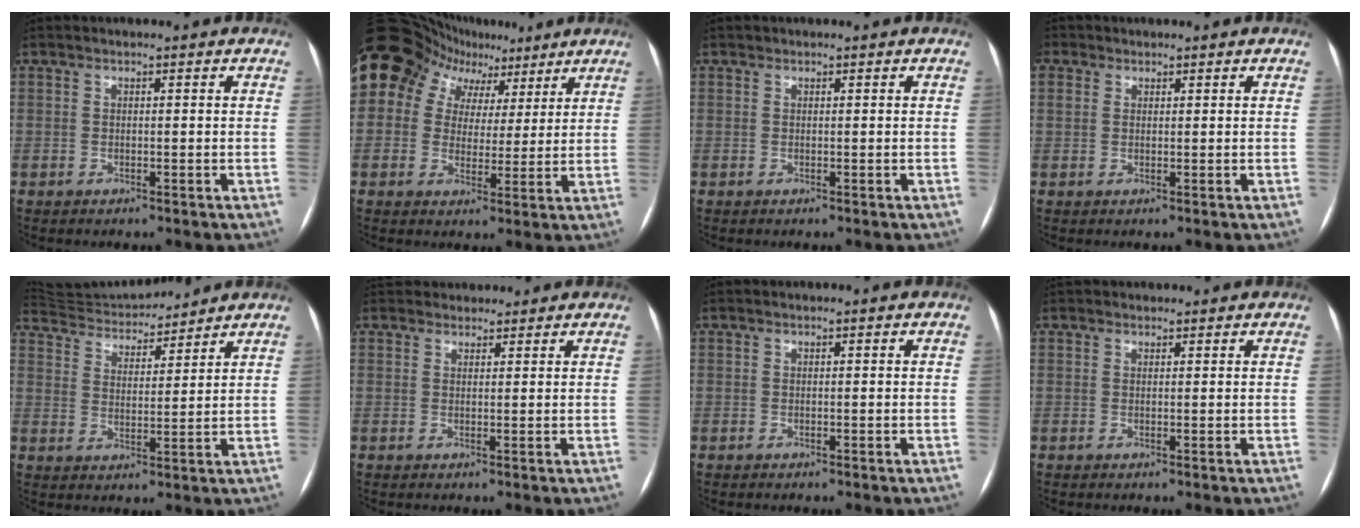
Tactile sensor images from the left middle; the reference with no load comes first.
{"total": 17.3, "force": [9.6, 13.1, 6.1], "torque": [-0.133, 0.077, 0.156]}
{"total": 0.0}
{"total": 3.4, "force": [1.6, 2.7, 1.3], "torque": [-0.035, 0.014, 0.035]}
{"total": 12.5, "force": [12.2, 1.8, 1.9], "torque": [-0.038, 0.021, 0.206]}
{"total": 5.2, "force": [4.9, 1.8, 0.5], "torque": [0.001, 0.030, 0.071]}
{"total": 0.0}
{"total": 2.6, "force": [2.4, 0.9, 0.4], "torque": [-0.003, 0.031, 0.037]}